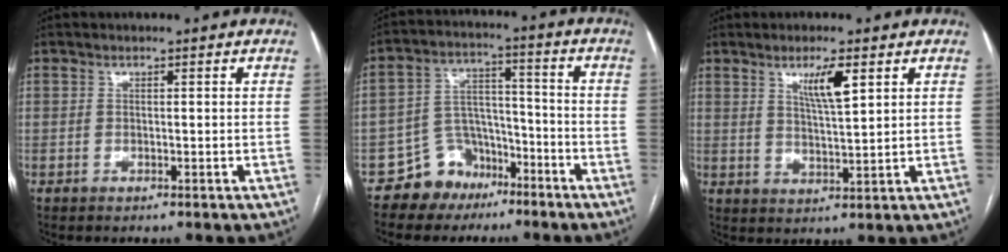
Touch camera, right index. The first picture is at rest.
{"total": 7.9, "force": [-5.5, 5.5, 1.4], "torque": [-0.021, 0.027, -0.092]}
{"total": 5.4, "force": [2.7, 0.4, 4.7], "torque": [-0.081, -0.007, 0.048]}